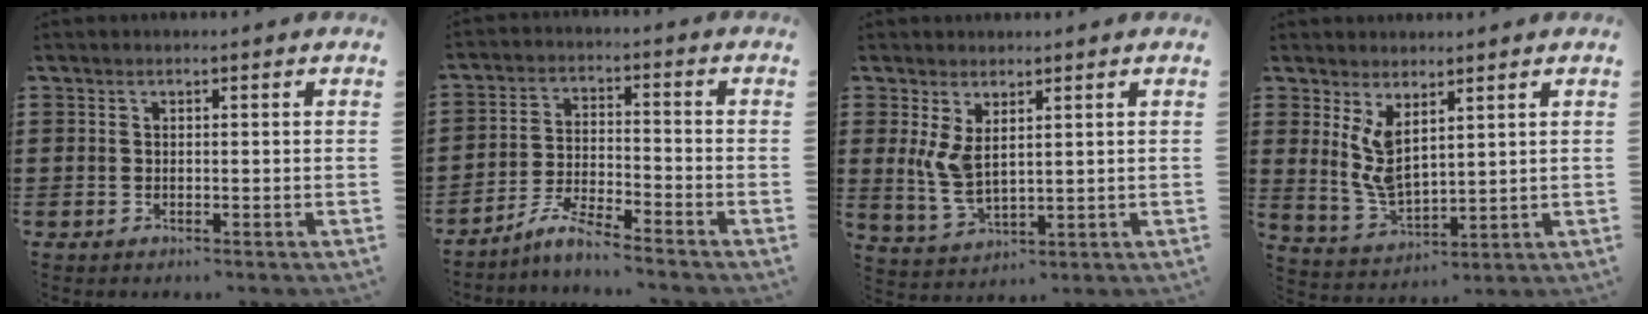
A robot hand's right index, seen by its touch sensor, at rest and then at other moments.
{"total": 5.2, "force": [-4.9, -0.1, 1.7], "torque": [-0.052, -0.008, -0.099]}
{"total": 5.4, "force": [1.6, 2.4, 4.5], "torque": [-0.110, -0.007, 0.026]}
{"total": 6.1, "force": [2.6, 2.9, 4.6], "torque": [-0.110, -0.010, 0.046]}